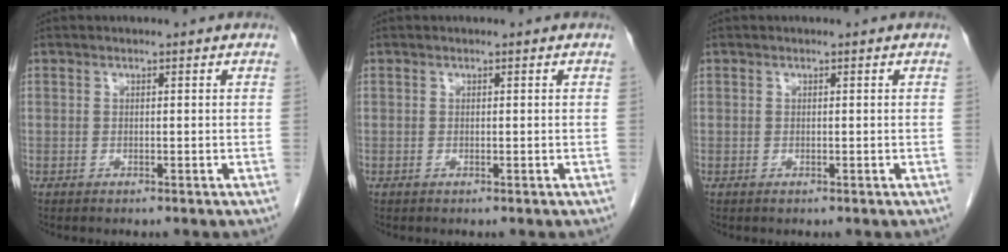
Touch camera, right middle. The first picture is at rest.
{"total": 0.0}
{"total": 0.0}